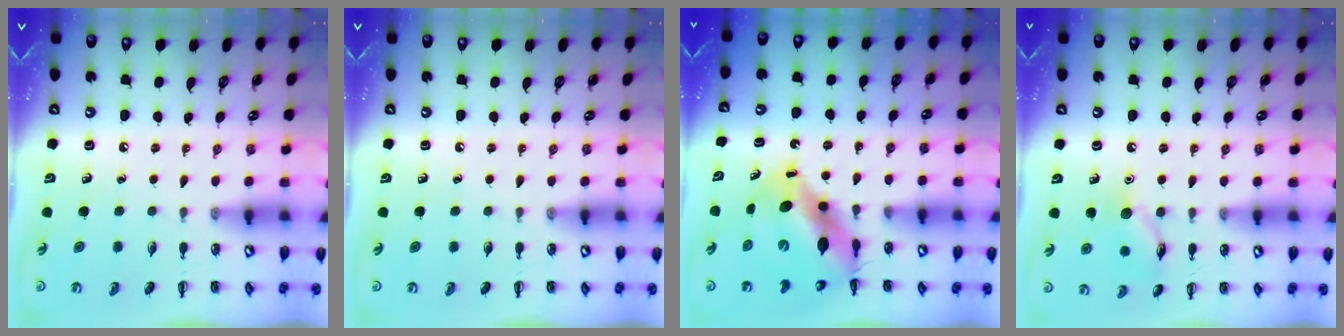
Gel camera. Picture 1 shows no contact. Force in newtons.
{"total": 0.0}
{"total": 11.1, "press": 10.7, "slide": 3.0}
{"total": 9.5, "press": 9.4, "slide": 0.9}